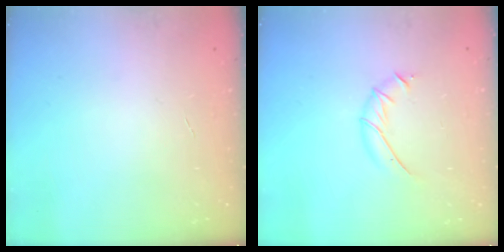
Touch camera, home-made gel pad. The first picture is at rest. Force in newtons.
{"total": 7.1, "press": 7.0, "slide": 0.6}